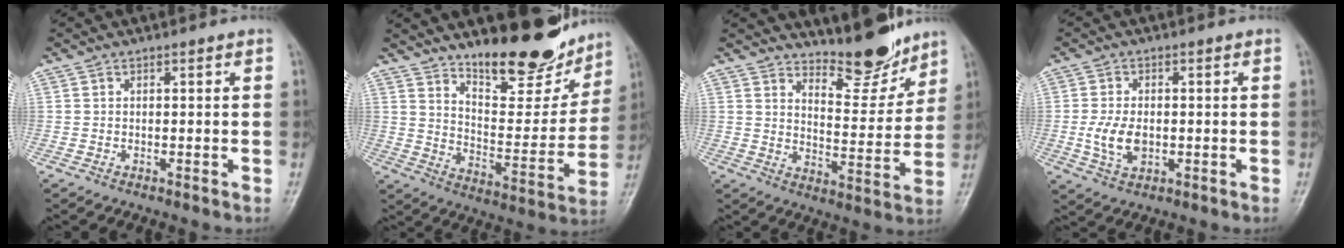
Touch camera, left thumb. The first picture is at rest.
{"total": 17.6, "force": [14.1, 5.7, 8.9], "torque": [-0.081, -0.104, 0.223]}
{"total": 9.9, "force": [9.0, 2.5, 3.3], "torque": [-0.017, -0.074, 0.147]}
{"total": 6.1, "force": [-0.7, 3.8, 4.8], "torque": [-0.094, -0.003, -0.011]}